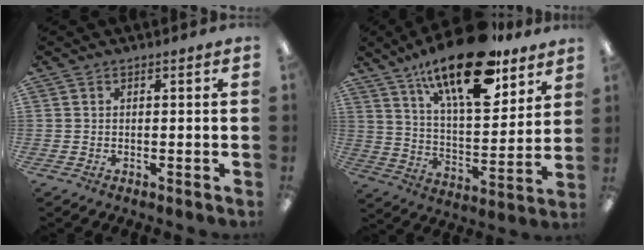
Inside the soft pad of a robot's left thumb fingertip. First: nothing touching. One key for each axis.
{"total": 22.6, "fx": 15.5, "fy": 8.2, "fz": 14.2, "tx": -0.226, "ty": -0.090, "tz": 0.260}